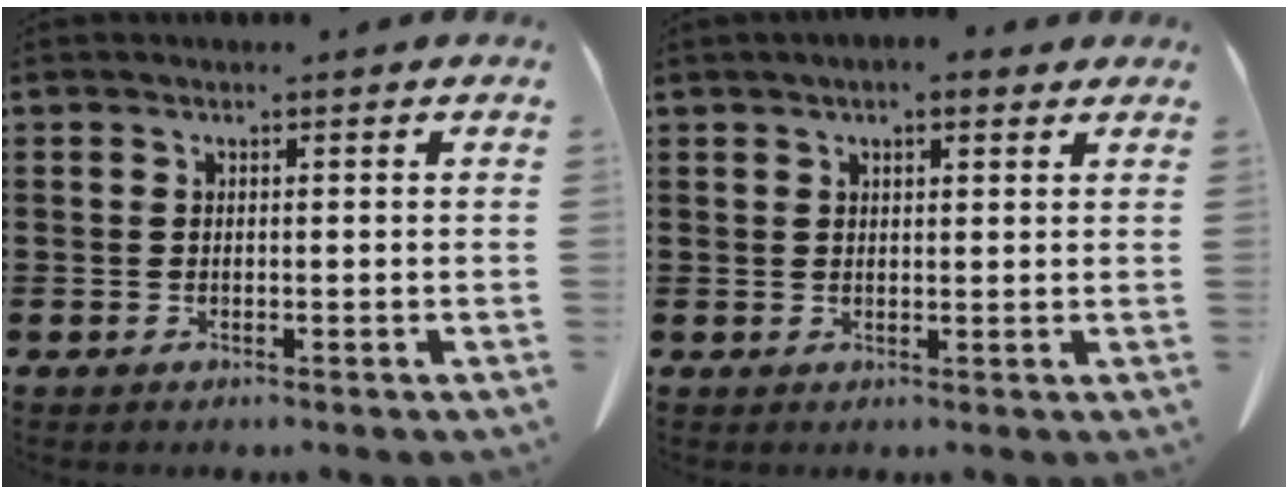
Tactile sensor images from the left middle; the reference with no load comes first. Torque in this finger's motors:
{"motor_torque": [1.80, 0.33, 0.50, 0.10]}